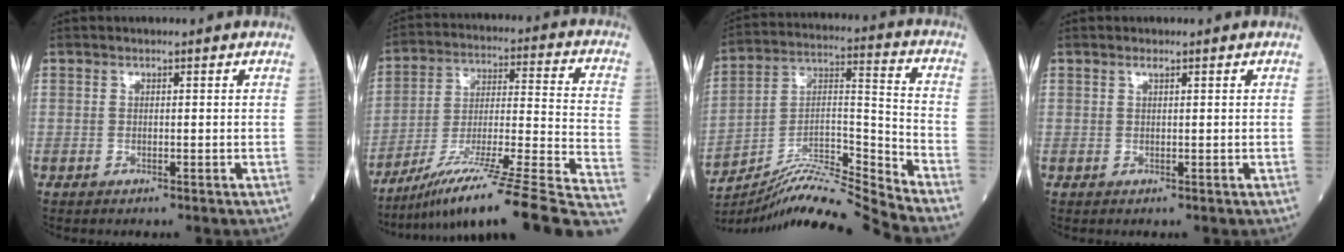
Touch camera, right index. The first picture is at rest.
{"total": 25.4, "force": [-20.0, 0.1, 15.6], "torque": [-0.170, 0.001, -0.312]}
{"total": 15.0, "force": [-14.1, -2.9, 4.0], "torque": [-0.067, 0.040, -0.252]}
{"total": 0.5, "force": [0.4, 0.0, 0.4], "torque": [-0.010, -0.001, 0.006]}